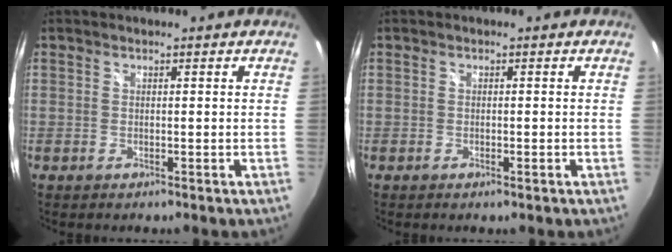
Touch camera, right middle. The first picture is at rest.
{"total": 0.6, "force": [-0.3, 0.2, 0.5], "torque": [-0.008, 0.000, -0.006]}